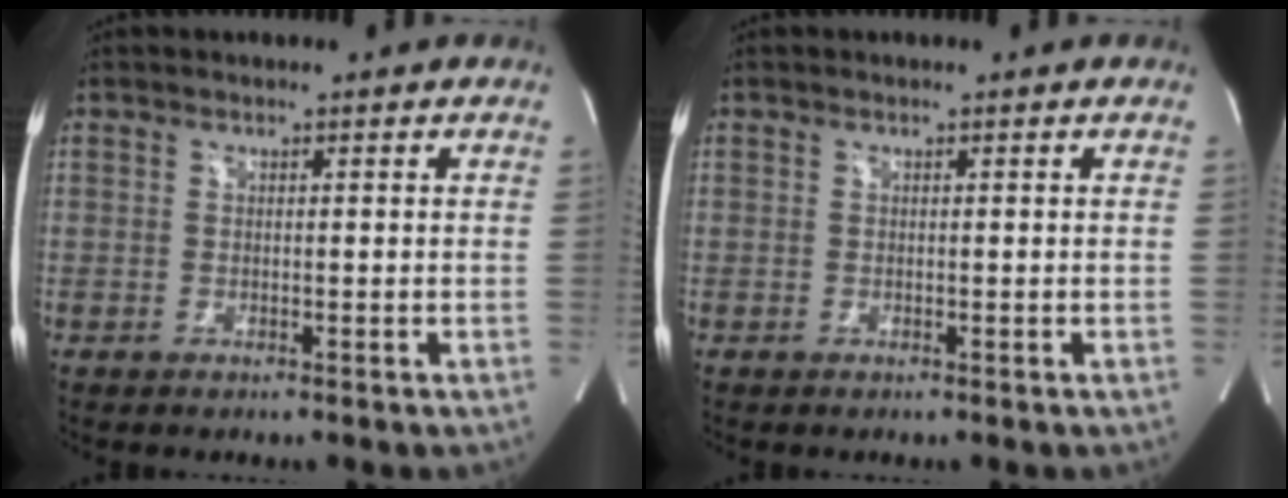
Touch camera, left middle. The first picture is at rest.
{"total": 0.0}